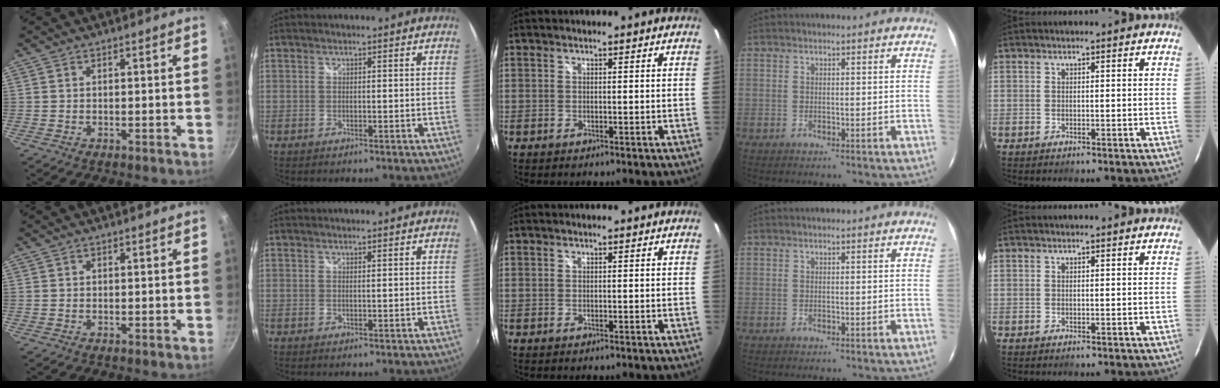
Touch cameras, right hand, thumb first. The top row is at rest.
{"index": {"total": 0.6, "force": [0.1, -0.4, -0.3], "torque": [0.007, 0.001, 0.001]}}